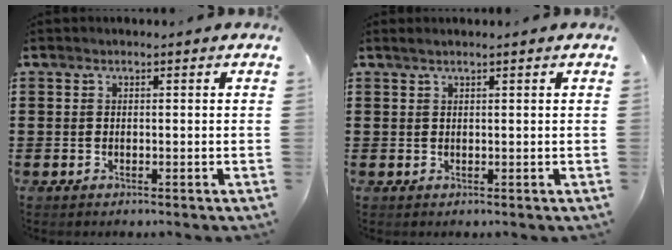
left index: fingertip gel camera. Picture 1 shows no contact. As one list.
[{"total": 0.9, "force": [0.7, -0.1, 0.6], "torque": [-0.010, 0.000, 0.012]}]